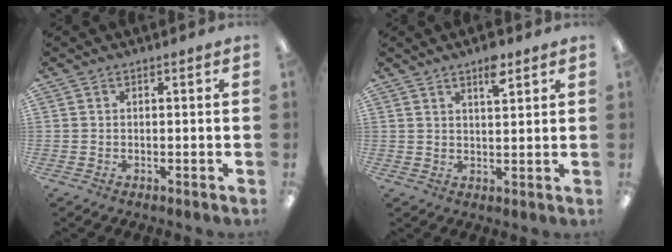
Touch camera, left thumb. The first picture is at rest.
{"total": 5.3, "force": [3.8, 1.6, 3.4], "torque": [-0.043, -0.018, 0.061]}